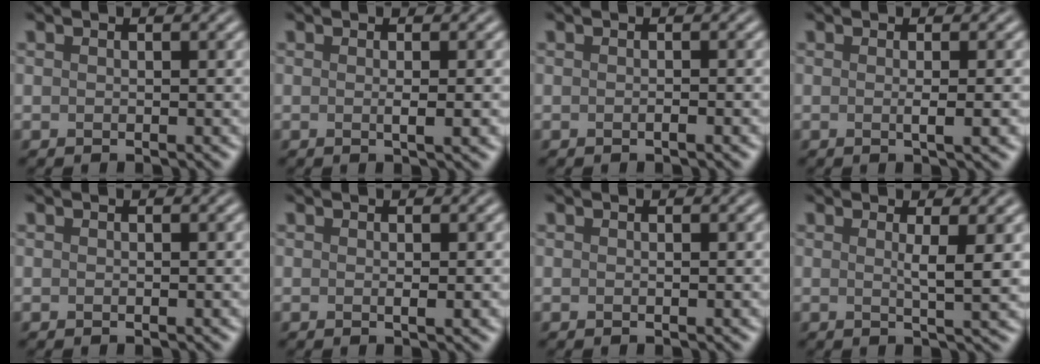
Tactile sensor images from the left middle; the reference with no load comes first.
{"total": 2.1, "force": [-0.3, 0.5, 2.0], "torque": [-0.022, 0.000, -0.003]}
{"total": 0.7, "force": [-0.4, 0.1, 0.6], "torque": [-0.005, -0.002, -0.008]}
{"total": 2.4, "force": [-0.3, 0.6, 2.3], "torque": [-0.024, 0.000, -0.004]}
{"total": 0.0}
{"total": 0.8, "force": [-0.1, 0.1, 0.8], "torque": [-0.009, 0.003, 0.002]}
{"total": 0.0}
{"total": 2.4, "force": [0.5, 0.2, 2.3], "torque": [-0.038, -0.003, 0.010]}